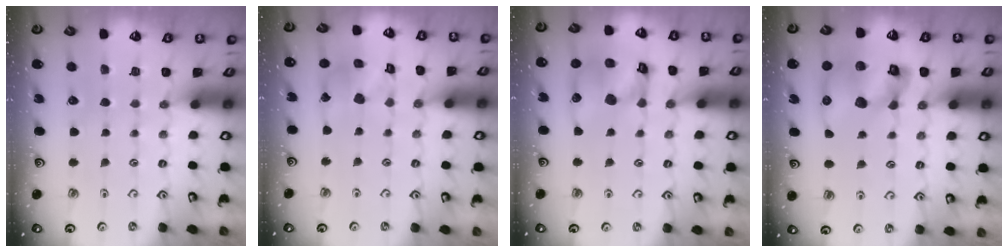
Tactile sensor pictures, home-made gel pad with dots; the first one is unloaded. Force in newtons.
{"total": 10.2, "press": 10.2, "slide": 1.2}
{"total": 14.1, "press": 14.0, "slide": 1.8}
{"total": 13.8, "press": 13.6, "slide": 2.1}